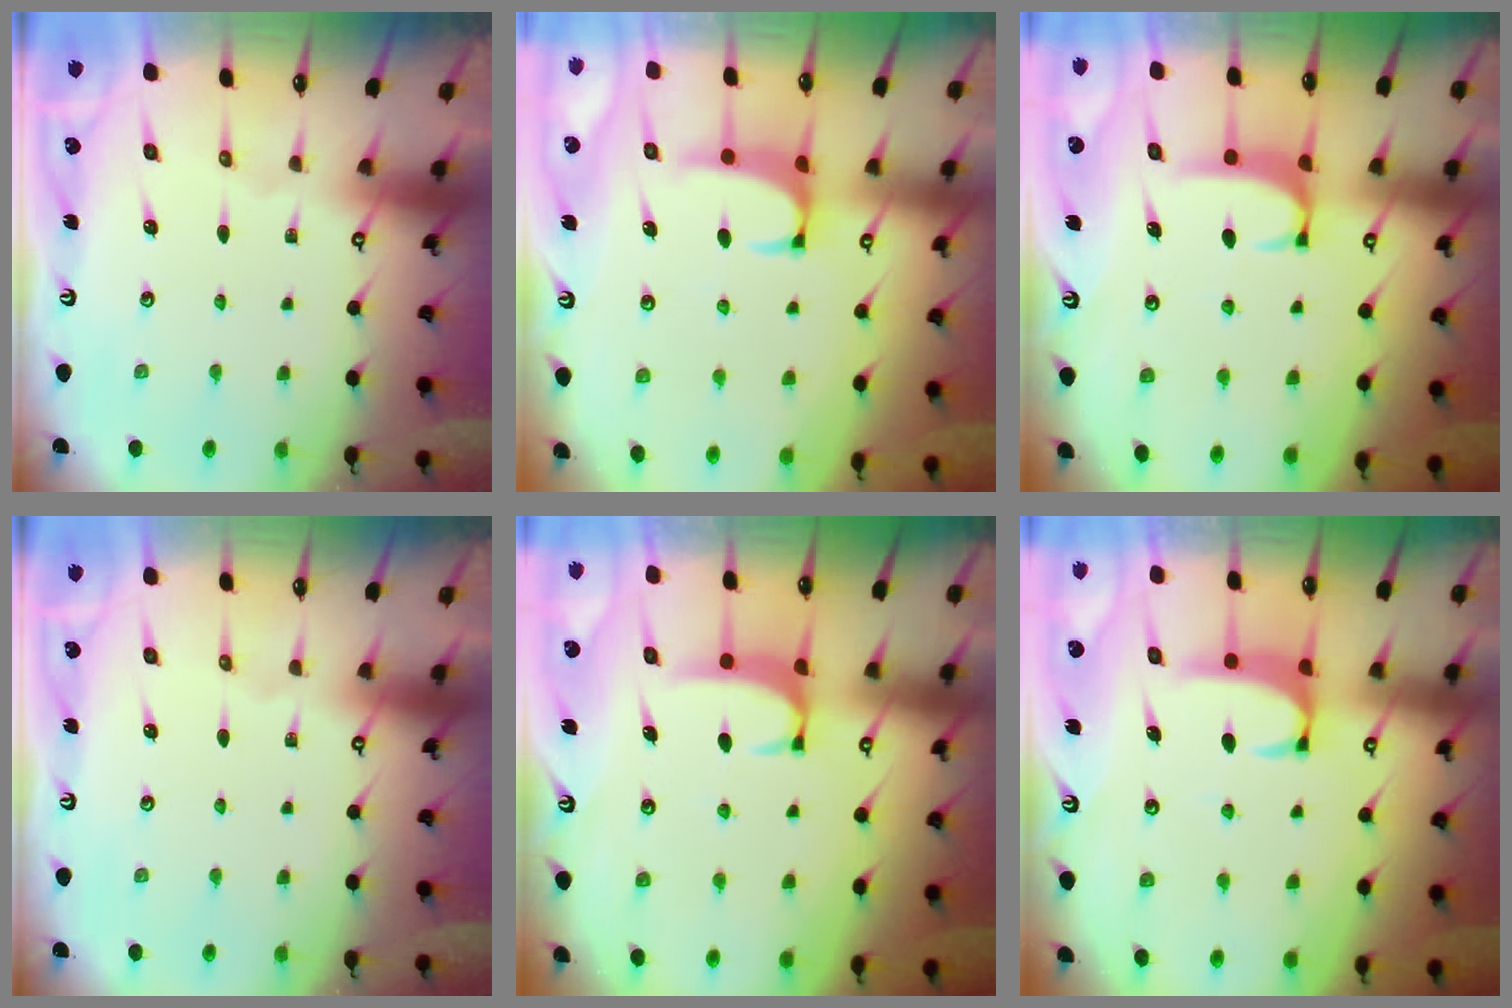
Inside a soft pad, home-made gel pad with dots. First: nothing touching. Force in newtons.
{"total": 0.8, "press": 0.6, "slide": 0.6}
{"total": 1.8, "press": 1.8, "slide": 0.5}
{"total": 0.0}
{"total": 1.9, "press": 1.8, "slide": 0.4}
{"total": 2.0, "press": 2.0, "slide": 0.3}